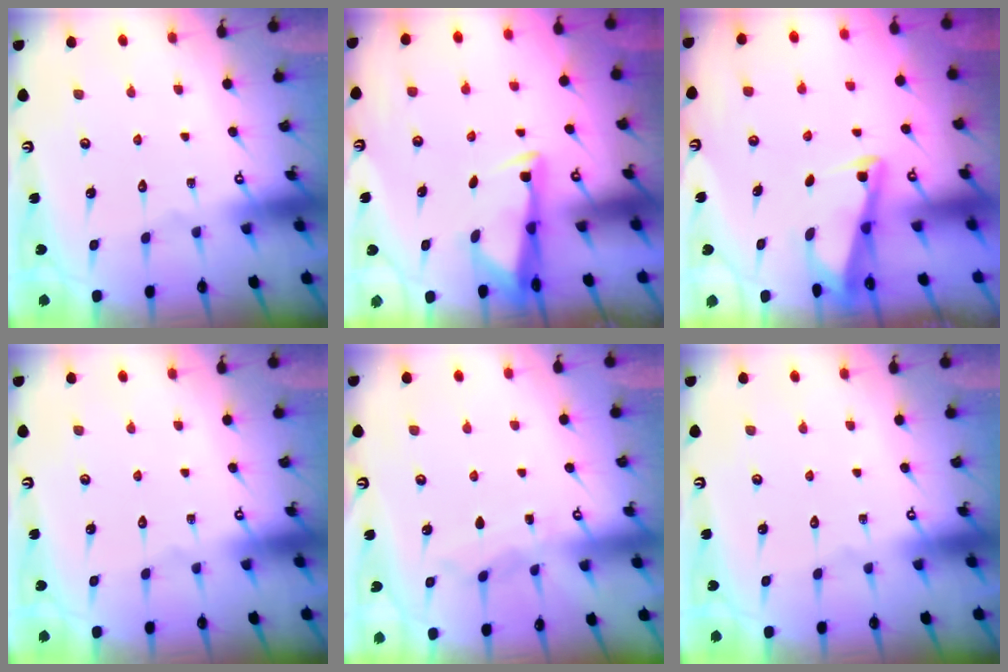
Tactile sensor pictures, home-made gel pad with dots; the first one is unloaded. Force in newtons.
{"total": 3.5, "press": 3.4, "slide": 0.9}
{"total": 2.8, "press": 2.8, "slide": 0.3}
{"total": 0.0}
{"total": 4.3, "press": 4.2, "slide": 0.5}
{"total": 0.0}